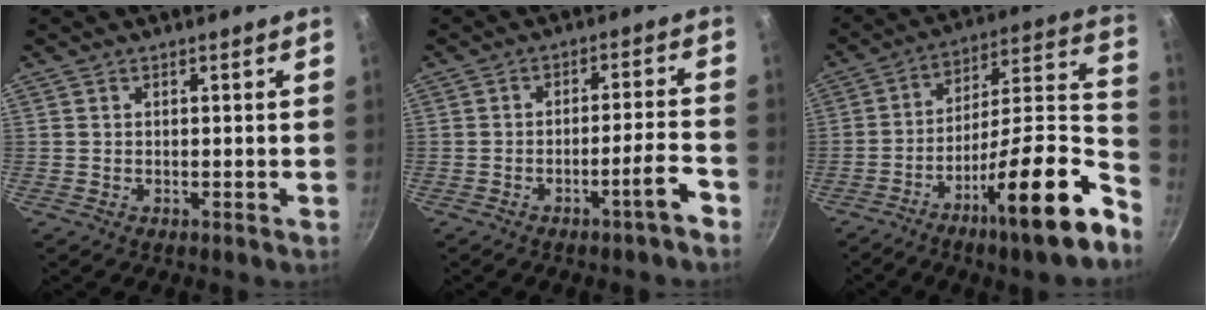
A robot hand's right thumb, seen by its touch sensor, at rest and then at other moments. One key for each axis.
{"total": 6.0, "fx": -3.8, "fy": 0.2, "fz": 4.6, "tx": -0.069, "ty": 0.037, "tz": -0.049}
{"total": 22.4, "fx": -11.5, "fy": 4.3, "fz": 18.8, "tx": -0.236, "ty": 0.073, "tz": -0.196}